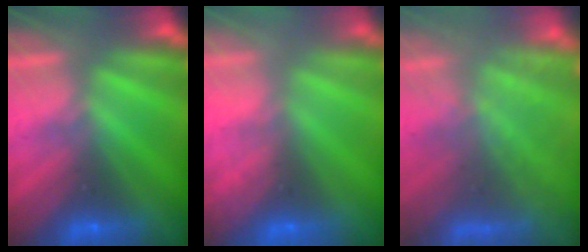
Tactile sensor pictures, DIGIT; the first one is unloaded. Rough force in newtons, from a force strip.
{"total": 7.5}
{"total": 10.4}